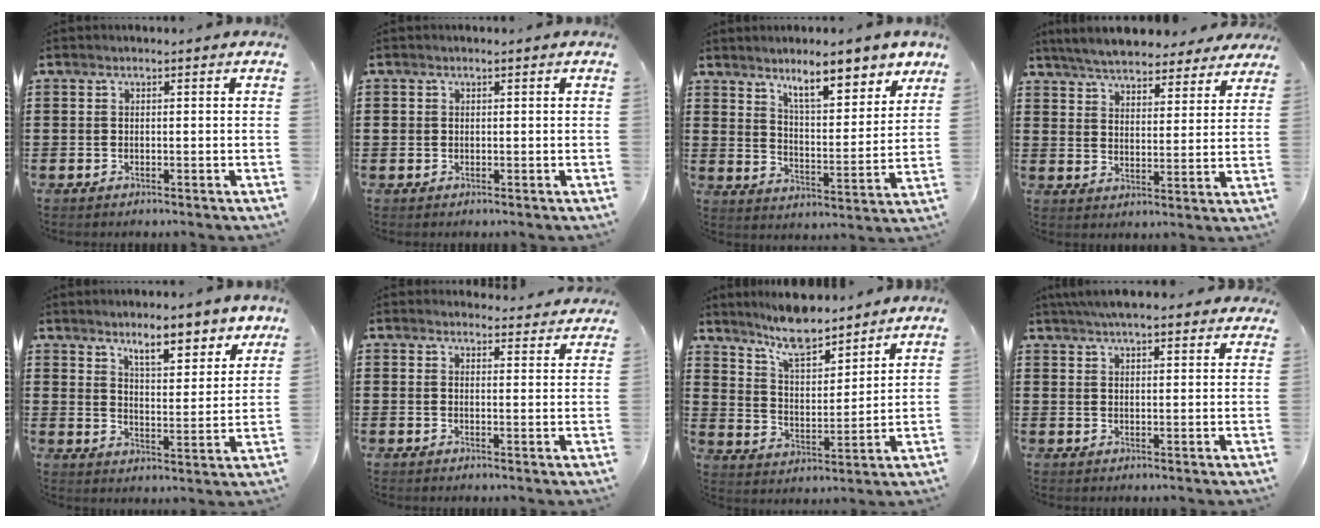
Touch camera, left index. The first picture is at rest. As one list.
[{"total": 0.8, "force": [0.2, 0.7, 0.2], "torque": [-0.008, 0.006, 0.002]}, {"total": 8.7, "force": [7.3, 1.5, 4.6], "torque": [-0.071, -0.040, 0.121]}, {"total": 5.9, "force": [5.7, 0.6, 1.3], "torque": [-0.050, -0.021, 0.102]}, {"total": 7.3, "force": [6.2, 1.5, 3.5], "torque": [-0.056, -0.033, 0.104]}, {"total": 3.1, "force": [3.1, 0.5, 0.3], "torque": [-0.006, -0.014, 0.056]}, {"total": 8.6, "force": [7.6, 1.7, 3.6], "torque": [-0.087, -0.029, 0.140]}, {"total": 5.4, "force": [4.8, 0.9, 2.3], "torque": [-0.056, -0.003, 0.090]}]